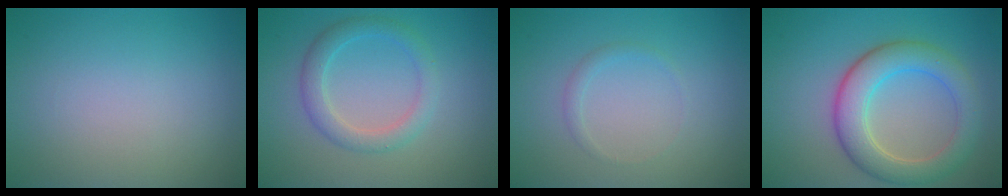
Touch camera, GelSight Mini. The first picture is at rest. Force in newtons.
{"total": 2.8, "press": 2.8, "slide": 0.1}
{"total": 0.9, "press": 0.9, "slide": 0.1}
{"total": 5.8, "press": 5.8, "slide": 0.5}